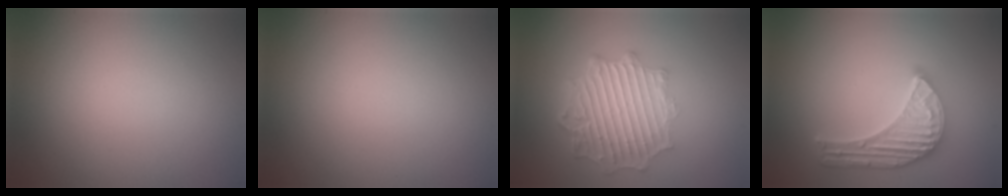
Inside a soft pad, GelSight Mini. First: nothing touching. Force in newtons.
{"total": 0.0}
{"total": 6.5, "press": 4.8, "slide": 4.4}
{"total": 5.7, "press": 4.4, "slide": 3.6}